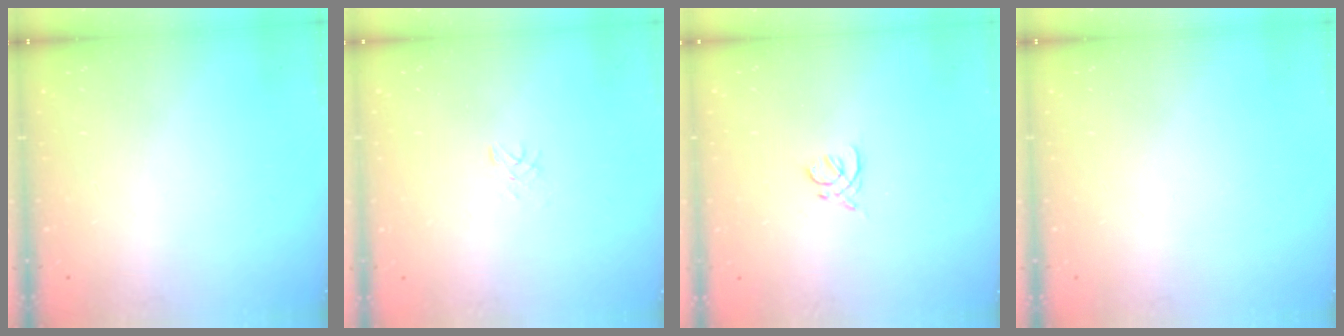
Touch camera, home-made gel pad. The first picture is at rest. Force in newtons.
{"total": 1.7, "press": 1.7, "slide": 0.2}
{"total": 2.0, "press": 1.9, "slide": 0.6}
{"total": 0.0}